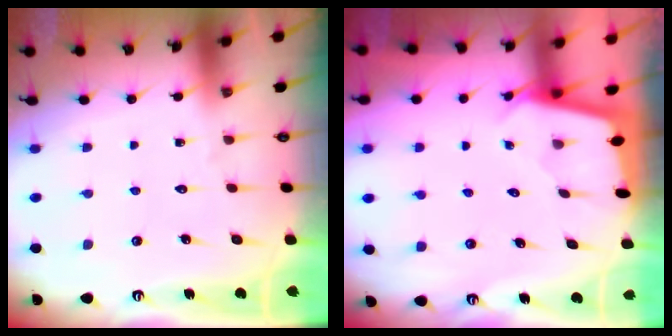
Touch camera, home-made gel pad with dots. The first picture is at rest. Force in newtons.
{"total": 1.9, "press": 1.9, "slide": 0.1}